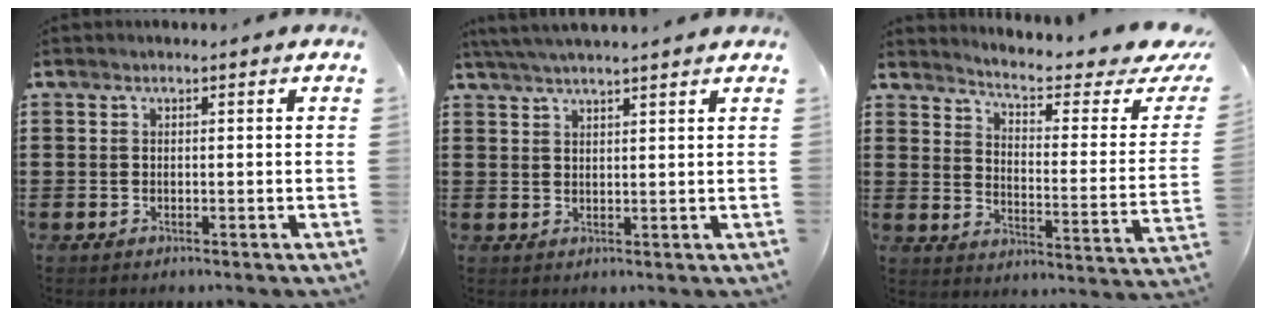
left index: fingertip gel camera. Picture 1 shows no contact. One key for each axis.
{"total": 3.5, "fx": 3.2, "fy": -0.3, "fz": 1.3, "tx": -0.035, "ty": -0.004, "tz": 0.059}
{"total": 4.7, "fx": 3.9, "fy": 0.1, "fz": 2.7, "tx": -0.063, "ty": -0.036, "tz": 0.057}